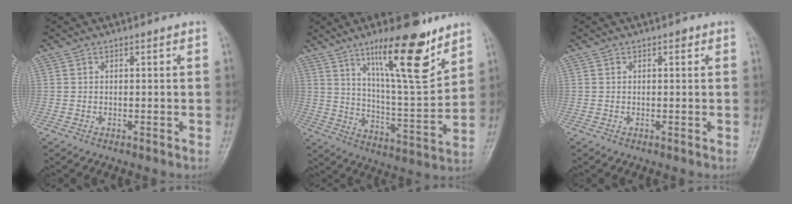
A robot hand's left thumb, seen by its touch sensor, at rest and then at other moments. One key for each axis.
{"total": 17.8, "fx": 11.1, "fy": 4.0, "fz": 13.2, "tx": -0.187, "ty": -0.069, "tz": 0.190}
{"total": 0.8, "fx": 0.4, "fy": 0.5, "fz": 0.5, "tx": -0.002, "ty": 0.000, "tz": 0.002}